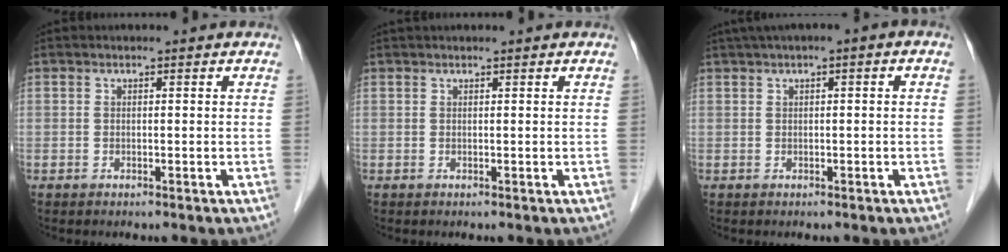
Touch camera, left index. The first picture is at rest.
{"total": 1.6, "force": [1.5, -0.1, 0.7], "torque": [-0.006, 0.027, 0.027]}
{"total": 3.2, "force": [1.1, 0.4, 2.9], "torque": [-0.053, 0.021, 0.018]}